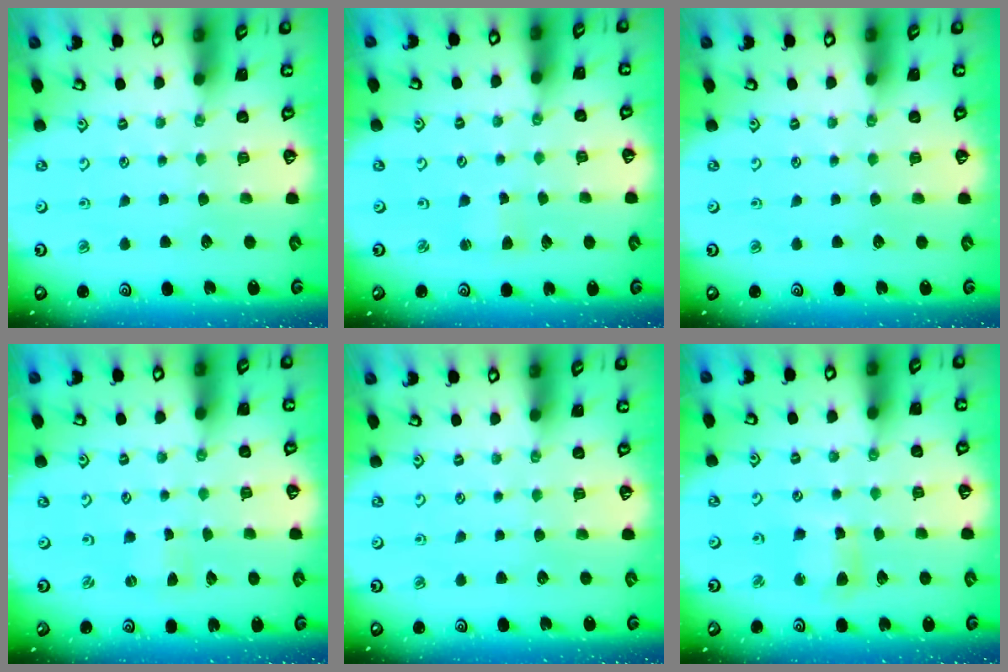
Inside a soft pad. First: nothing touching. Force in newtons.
{"total": 2.1, "press": 2.1, "slide": 0.3}
{"total": 0.0}
{"total": 0.0}
{"total": 0.0}
{"total": 7.3, "press": 7.3, "slide": 1.1}